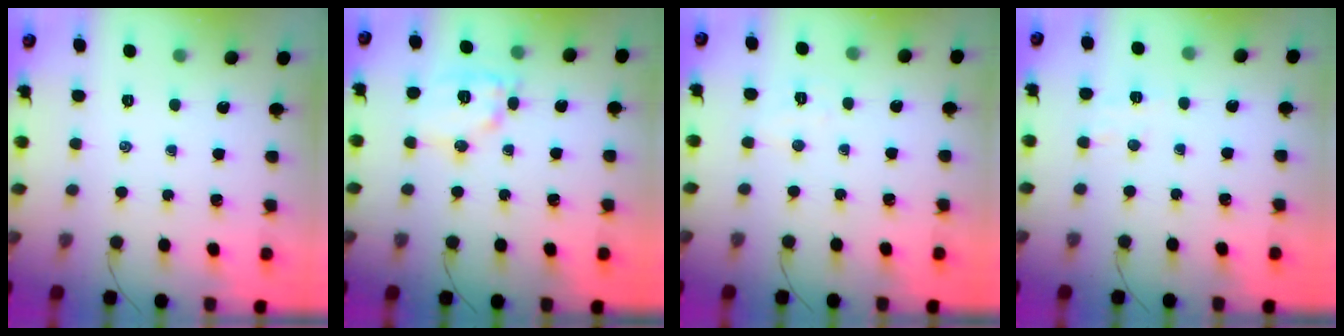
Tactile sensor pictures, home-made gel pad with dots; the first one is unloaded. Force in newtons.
{"total": 10.8, "press": 10.7, "slide": 0.5}
{"total": 4.4, "press": 4.3, "slide": 0.8}
{"total": 4.8, "press": 4.7, "slide": 1.0}